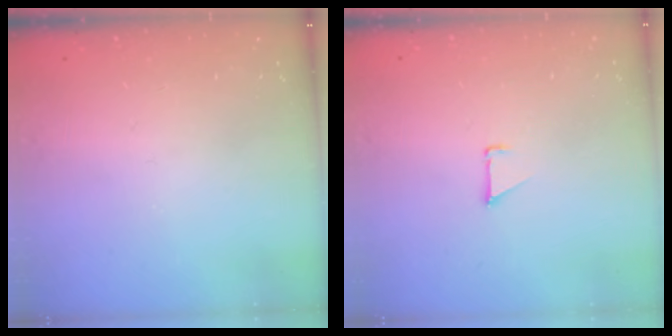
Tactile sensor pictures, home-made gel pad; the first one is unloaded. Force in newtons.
{"total": 0.9, "press": 0.9, "slide": 0.1}